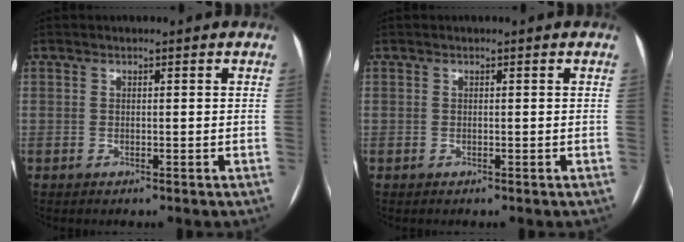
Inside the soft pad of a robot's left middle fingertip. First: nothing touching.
{"total": 0.0}